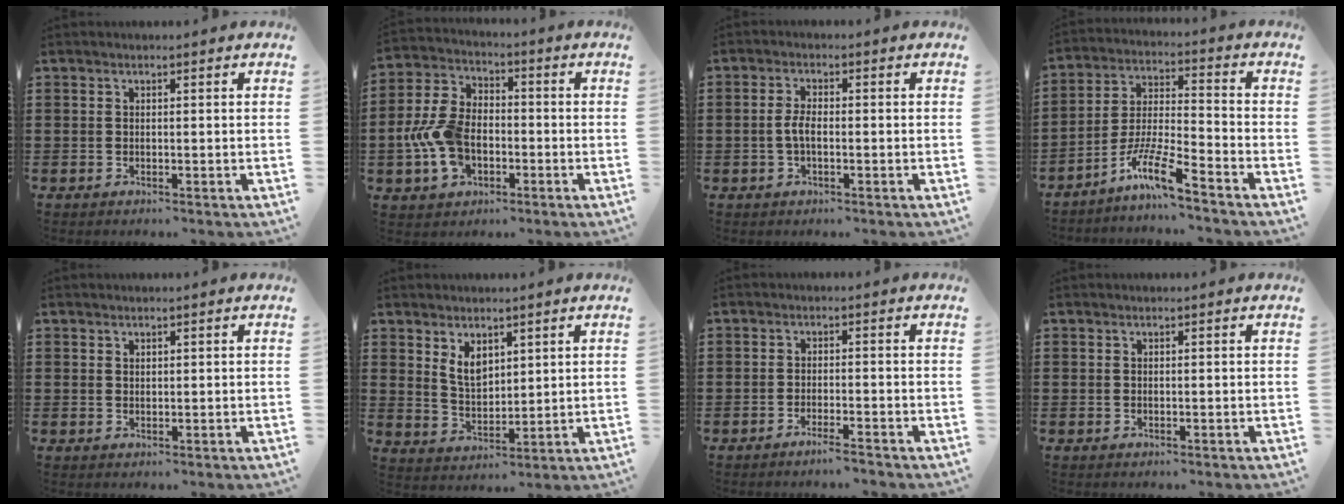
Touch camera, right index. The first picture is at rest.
{"total": 9.5, "force": [-2.2, 6.4, 6.6], "torque": [-0.173, 0.006, -0.048]}
{"total": 2.9, "force": [-0.6, 1.0, 2.6], "torque": [-0.062, -0.002, -0.017]}
{"total": 9.2, "force": [-6.9, 0.9, 6.1], "torque": [-0.131, -0.002, -0.137]}
{"total": 0.8, "force": [0.6, 0.5, 0.1], "torque": [-0.003, 0.002, 0.012]}
{"total": 4.5, "force": [2.6, 2.7, 2.6], "torque": [-0.051, 0.002, 0.045]}
{"total": 2.2, "force": [-2.0, -0.2, 1.0], "torque": [-0.017, 0.000, -0.038]}
{"total": 0.0}